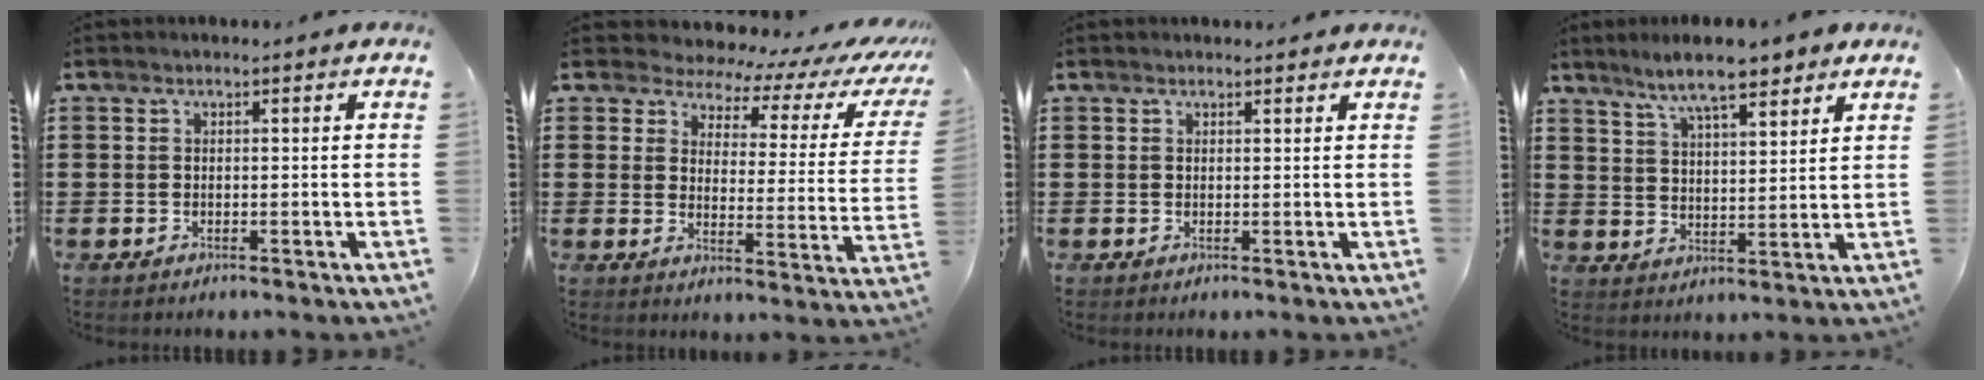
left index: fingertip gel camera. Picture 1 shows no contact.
{"total": 4.2, "force": [3.7, 1.7, 0.9], "torque": [-0.039, -0.030, 0.056]}
{"total": 0.8, "force": [0.8, 0.3, 0.1], "torque": [-0.004, 0.001, 0.015]}
{"total": 8.0, "force": [6.7, 1.2, 4.1], "torque": [-0.098, -0.013, 0.121]}